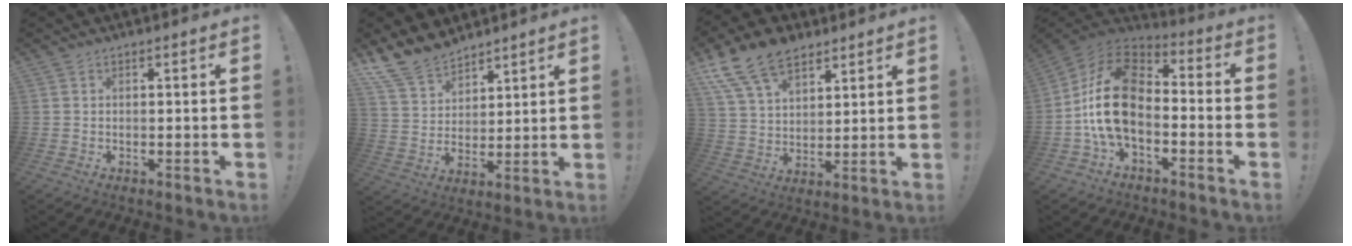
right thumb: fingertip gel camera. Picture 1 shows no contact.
{"total": 12.8, "force": [10.5, 6.4, 3.4], "torque": [-0.071, -0.077, 0.205]}
{"total": 15.0, "force": [9.9, 8.6, 7.4], "torque": [-0.132, -0.054, 0.186]}
{"total": 18.3, "force": [-2.4, 11.5, 14.0], "torque": [-0.265, 0.025, -0.034]}